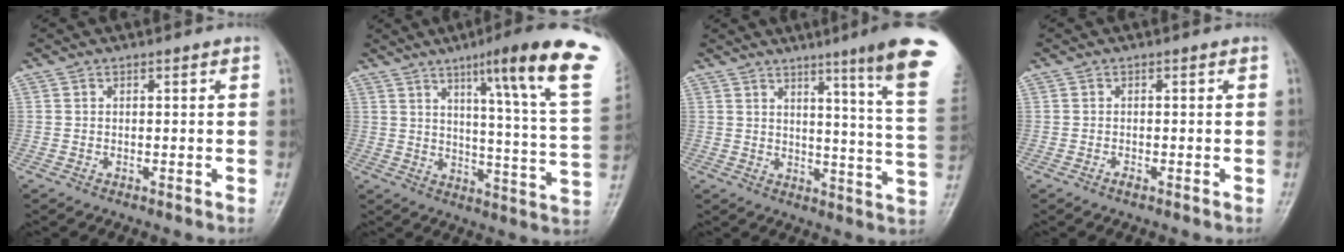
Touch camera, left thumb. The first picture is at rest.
{"total": 22.6, "force": [12.4, 1.6, 18.8], "torque": [-0.240, -0.052, 0.163]}
{"total": 16.9, "force": [10.1, -0.5, 13.5], "torque": [-0.161, -0.072, 0.117]}
{"total": 0.8, "force": [-0.5, 0.2, 0.5], "torque": [-0.009, 0.001, -0.011]}